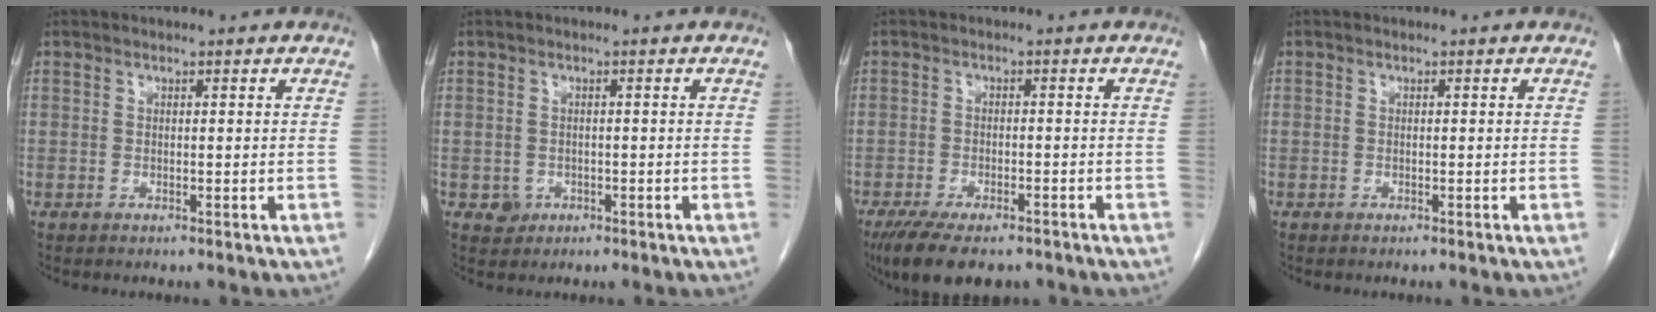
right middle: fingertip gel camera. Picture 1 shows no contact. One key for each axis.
{"total": 1.8, "fx": -0.6, "fy": 1.6, "fz": 0.4, "tx": -0.003, "ty": 0.005, "tz": -0.005}
{"total": 10.1, "fx": -7.5, "fy": 3.7, "fz": 5.7, "tx": -0.091, "ty": -0.011, "tz": -0.114}
{"total": 0.0}